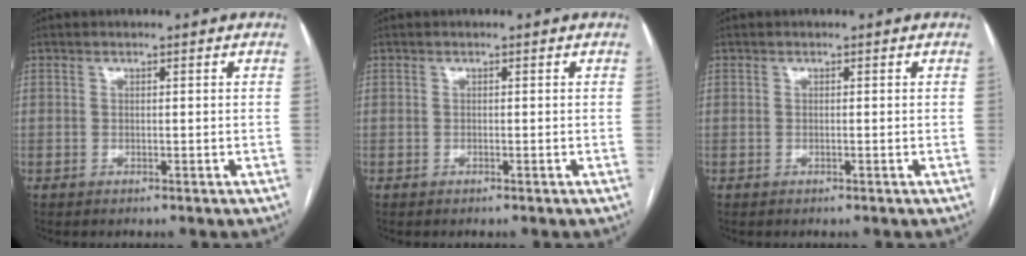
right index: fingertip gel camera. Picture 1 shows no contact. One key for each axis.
{"total": 0.0}
{"total": 0.0}